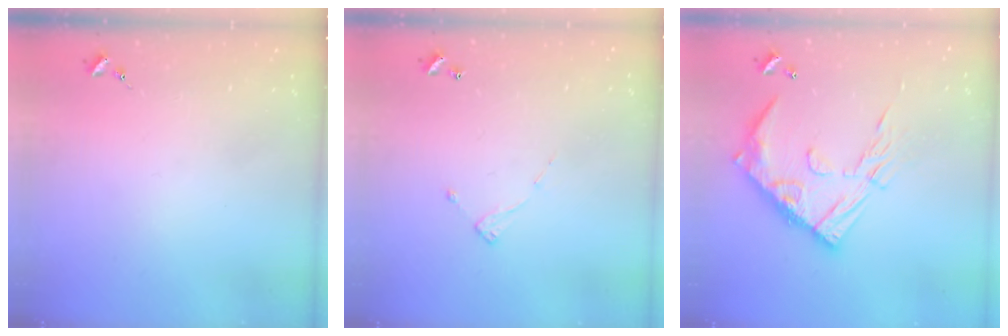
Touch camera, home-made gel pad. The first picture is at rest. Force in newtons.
{"total": 5.0, "press": 5.0, "slide": 0.4}
{"total": 19.1, "press": 19.0, "slide": 1.8}